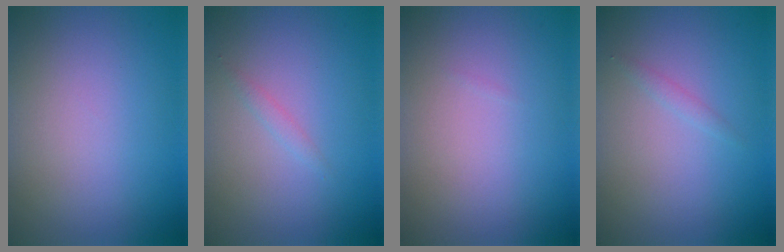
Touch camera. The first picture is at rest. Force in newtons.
{"total": 0.7, "press": 0.7, "slide": 0.1}
{"total": 0.0}
{"total": 0.8, "press": 0.8, "slide": 0.0}